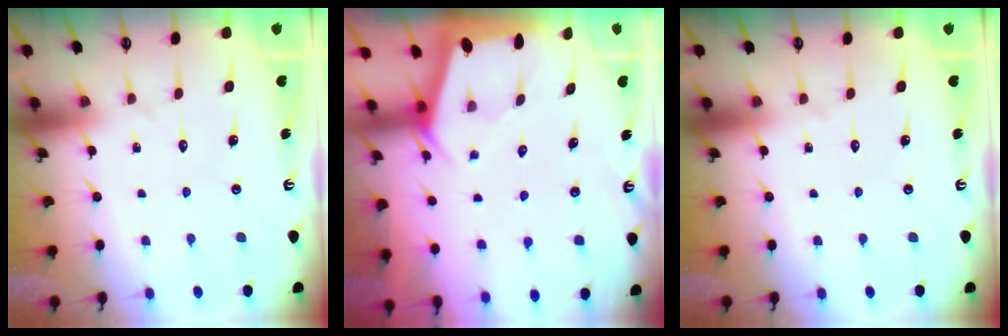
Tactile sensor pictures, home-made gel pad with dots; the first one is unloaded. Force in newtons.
{"total": 1.9, "press": 1.8, "slide": 0.3}
{"total": 0.0}